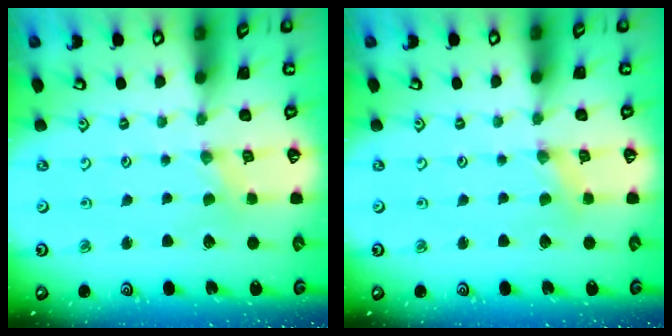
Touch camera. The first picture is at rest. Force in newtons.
{"total": 0.6, "press": 0.6, "slide": 0.1}